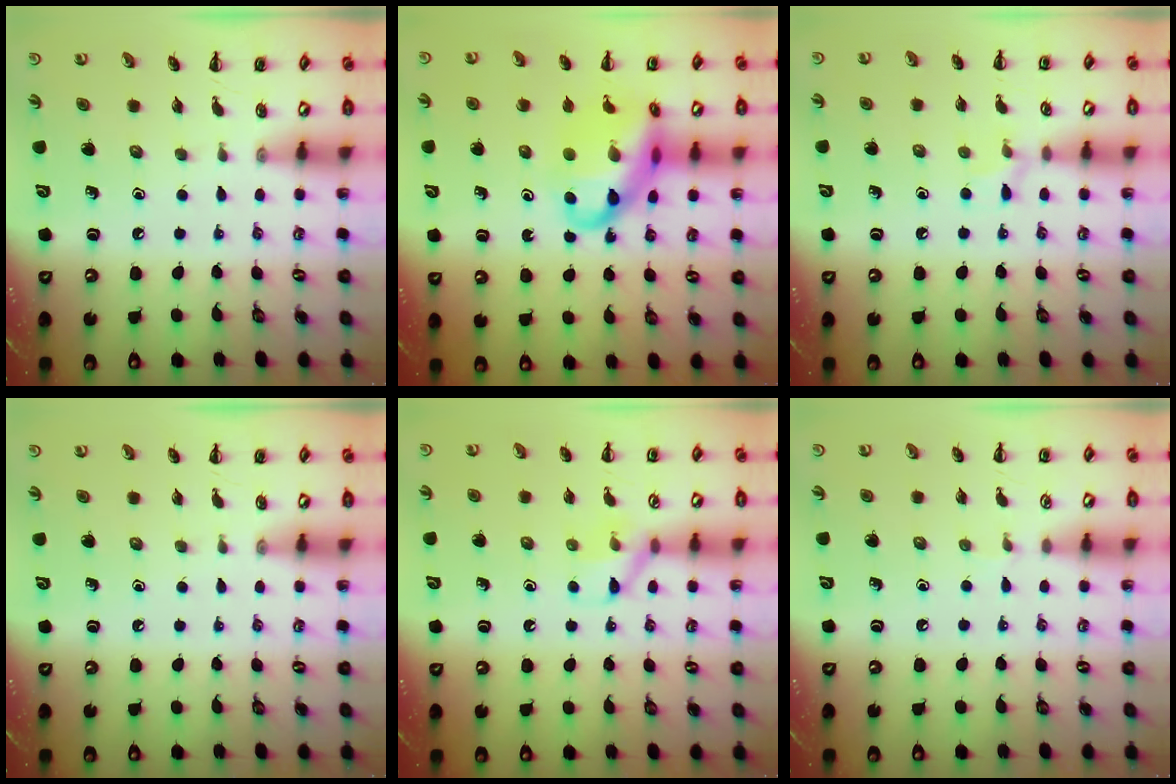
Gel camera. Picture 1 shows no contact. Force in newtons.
{"total": 17.5, "press": 17.2, "slide": 3.4}
{"total": 5.5, "press": 5.2, "slide": 2.0}
{"total": 0.0}
{"total": 7.7, "press": 7.7, "slide": 0.6}
{"total": 2.9, "press": 2.7, "slide": 1.1}